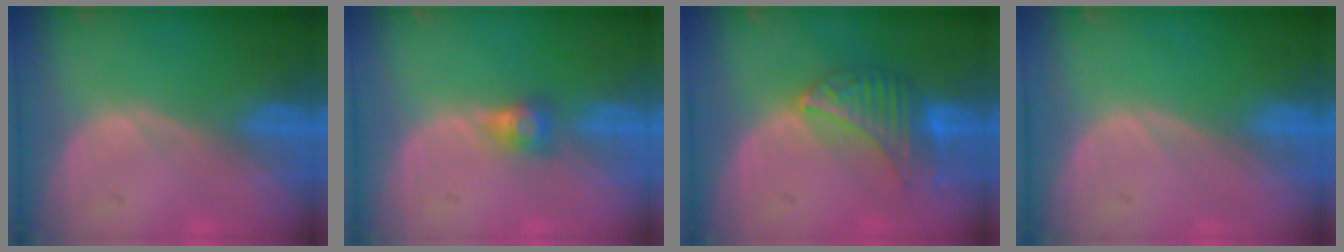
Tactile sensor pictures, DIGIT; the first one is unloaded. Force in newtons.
{"total": 2.7, "press": 2.5, "slide": 1.0}
{"total": 6.8, "press": 6.6, "slide": 1.4}
{"total": 0.0}